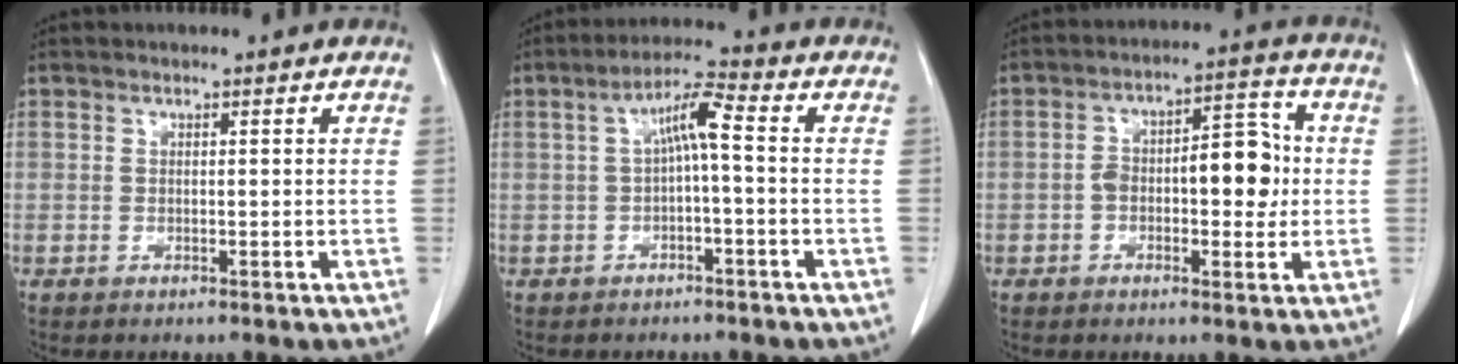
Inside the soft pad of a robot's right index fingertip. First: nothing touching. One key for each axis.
{"total": 5.5, "fx": 0.0, "fy": 0.6, "fz": 5.5, "tx": -0.099, "ty": 0.023, "tz": 0.001}
{"total": 9.5, "fx": -0.4, "fy": 4.1, "fz": 8.6, "tx": -0.130, "ty": 0.034, "tz": -0.003}